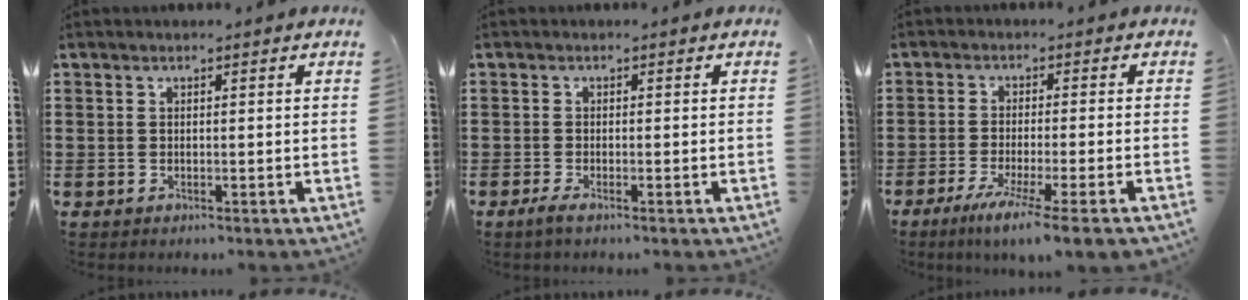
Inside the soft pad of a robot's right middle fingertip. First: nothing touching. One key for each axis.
{"total": 1.2, "fx": -0.6, "fy": 0.1, "fz": 1.0, "tx": -0.018, "ty": -0.003, "tz": -0.012}
{"total": 5.4, "fx": -3.9, "fy": -0.6, "fz": 3.6, "tx": -0.070, "ty": -0.022, "tz": -0.071}